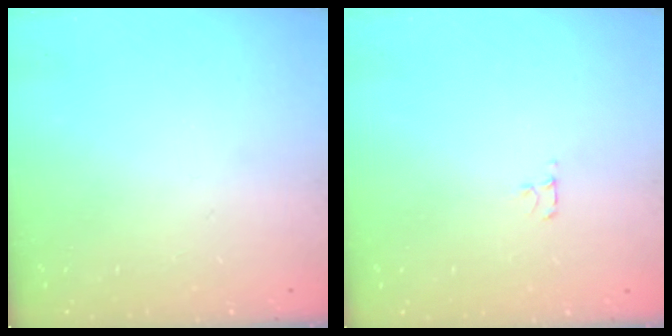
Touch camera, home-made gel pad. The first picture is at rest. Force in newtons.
{"total": 2.7, "press": 2.7, "slide": 0.3}